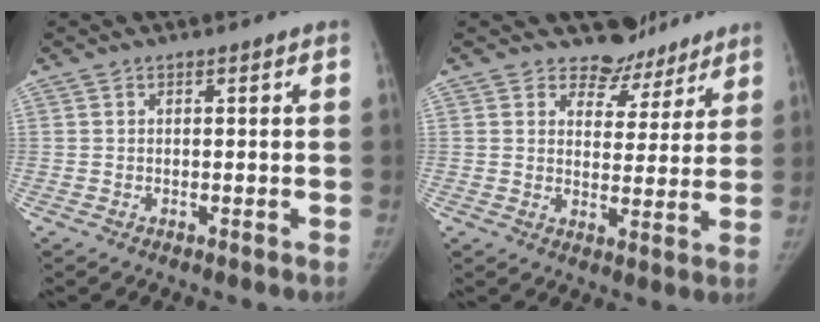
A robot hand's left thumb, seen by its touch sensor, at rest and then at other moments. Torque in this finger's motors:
{"motor_torque": [0.50, -0.62, 0.96, -0.64, -0.03]}